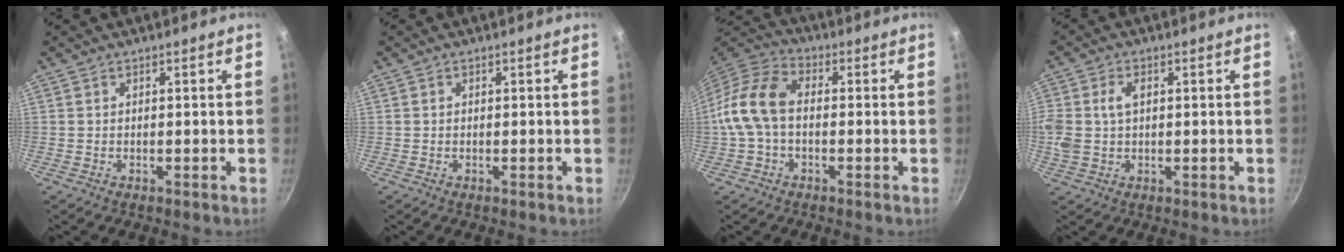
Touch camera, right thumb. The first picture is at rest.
{"total": 0.0}
{"total": 11.9, "force": [-0.6, 7.8, 9.1], "torque": [-0.167, 0.039, -0.030]}
{"total": 7.7, "force": [1.3, 5.3, 5.5], "torque": [-0.110, 0.012, 0.021]}